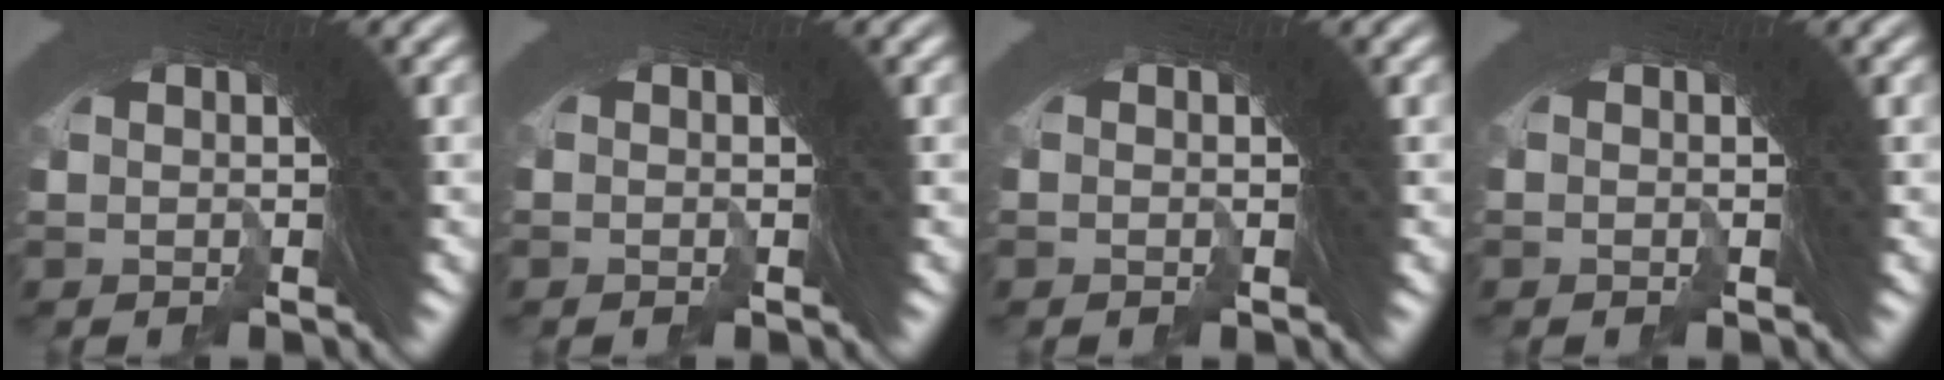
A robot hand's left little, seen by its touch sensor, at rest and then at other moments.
{"total": 0.0}
{"total": 0.0}
{"total": 0.0}